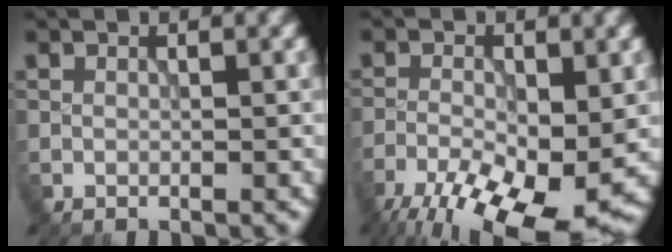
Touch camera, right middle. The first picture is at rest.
{"total": 12.0, "force": [-6.7, 4.2, 9.0], "torque": [-0.161, -0.025, -0.108]}